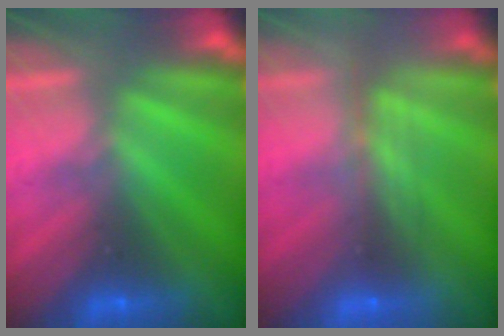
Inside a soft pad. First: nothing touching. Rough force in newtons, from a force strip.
{"total": 2.4}